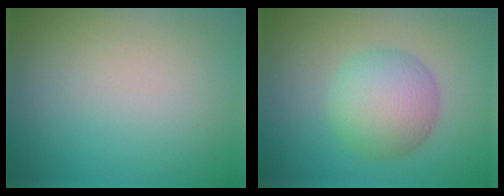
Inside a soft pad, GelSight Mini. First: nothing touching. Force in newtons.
{"total": 5.5, "press": 5.5, "slide": 0.2}